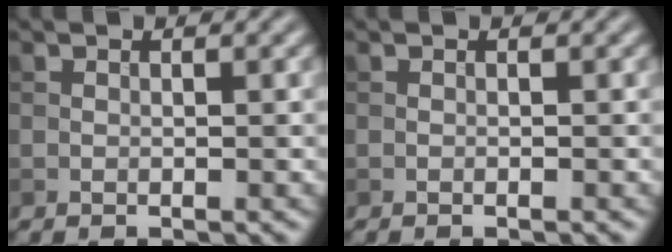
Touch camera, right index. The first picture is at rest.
{"total": 0.0}